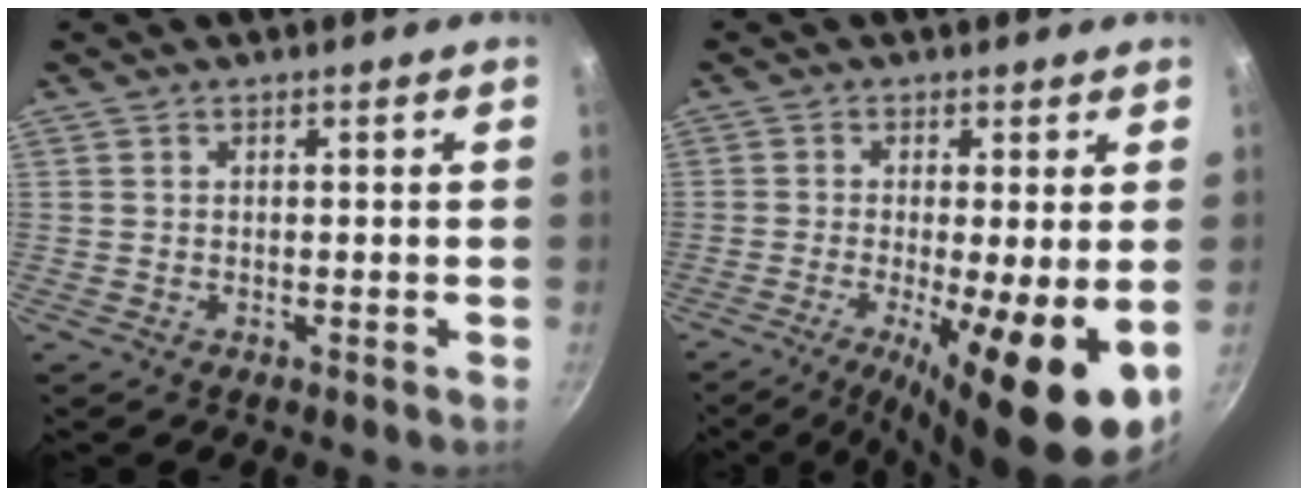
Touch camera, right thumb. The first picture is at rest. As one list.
[{"total": 15.4, "force": [-4.6, 3.4, 14.3], "torque": [-0.192, -0.022, -0.057]}]